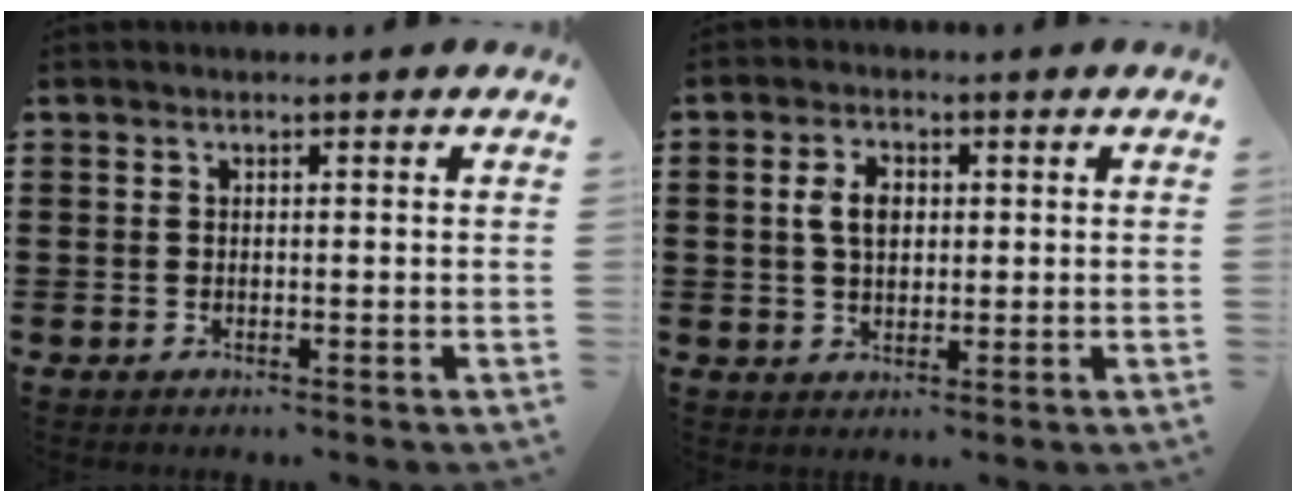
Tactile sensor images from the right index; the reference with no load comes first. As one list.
[{"total": 4.4, "force": [0.6, 2.6, 3.5], "torque": [-0.082, 0.009, 0.007]}]